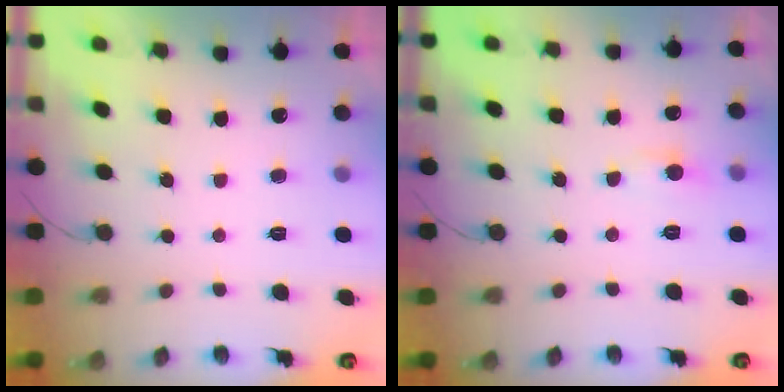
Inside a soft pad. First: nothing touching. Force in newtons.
{"total": 4.9, "press": 4.9, "slide": 0.6}